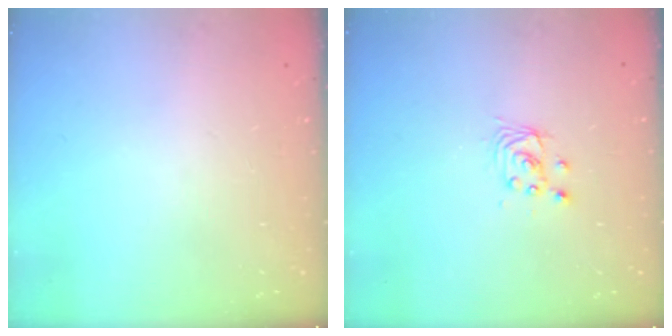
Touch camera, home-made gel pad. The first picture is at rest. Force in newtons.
{"total": 2.9, "press": 2.9, "slide": 0.0}